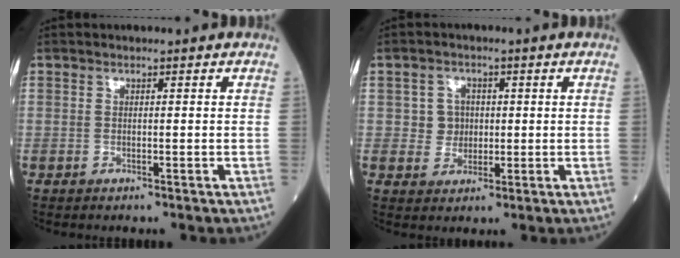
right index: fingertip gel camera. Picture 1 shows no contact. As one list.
[{"total": 3.5, "force": [0.3, 3.4, 0.7], "torque": [-0.005, 0.007, 0.007]}]